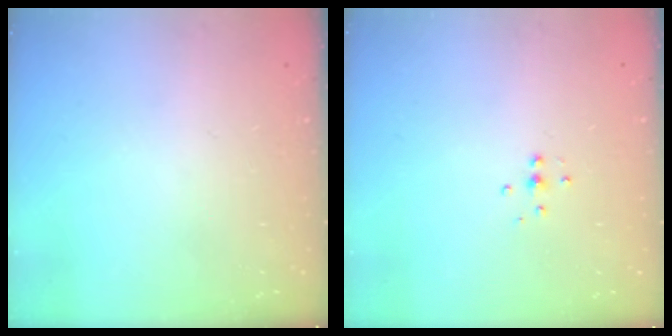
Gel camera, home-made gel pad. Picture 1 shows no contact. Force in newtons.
{"total": 4.7, "press": 4.6, "slide": 0.5}